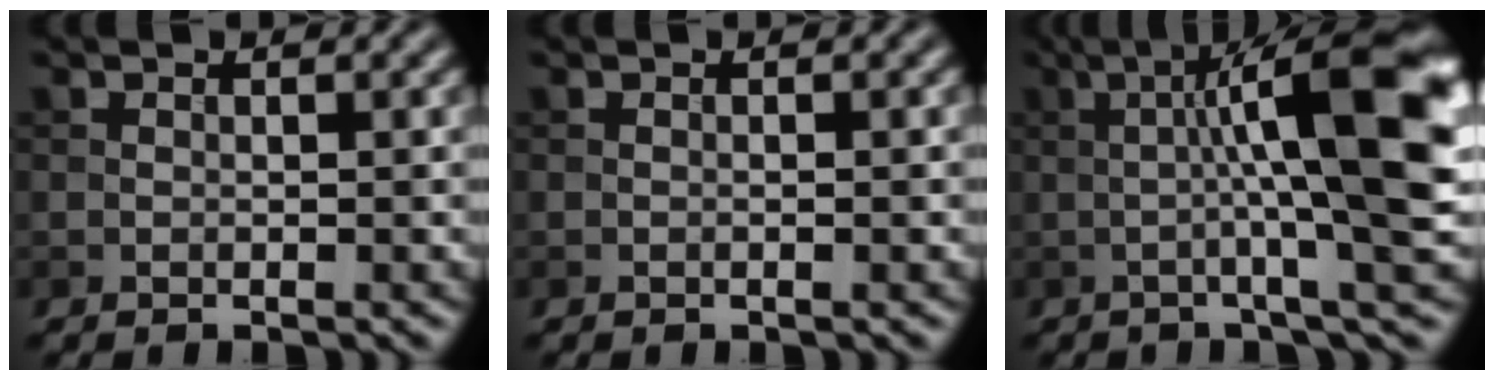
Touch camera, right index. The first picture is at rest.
{"total": 0.6, "force": [-0.1, 0.1, 0.5], "torque": [-0.009, -0.001, -0.003]}
{"total": 13.1, "force": [1.1, 2.0, 12.9], "torque": [-0.169, 0.020, 0.019]}